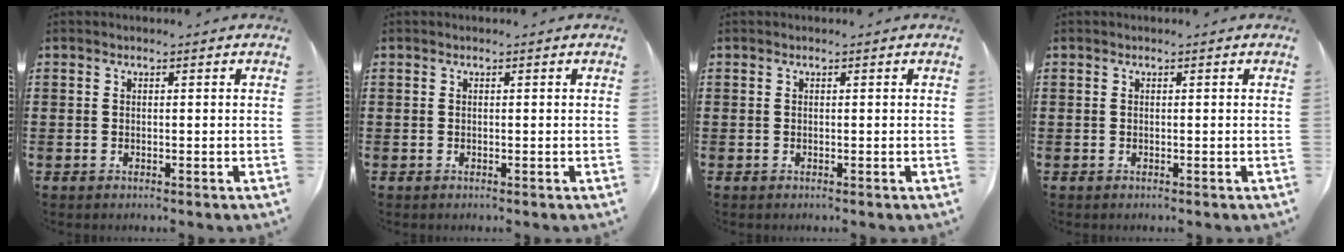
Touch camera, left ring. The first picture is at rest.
{"total": 0.0}
{"total": 0.0}
{"total": 0.0}